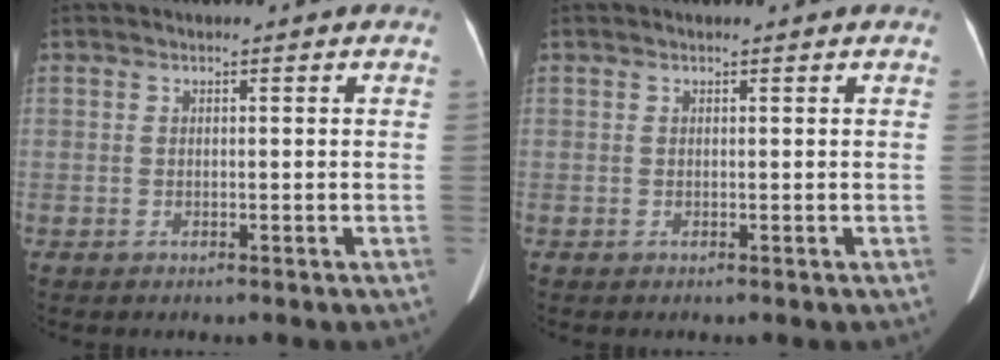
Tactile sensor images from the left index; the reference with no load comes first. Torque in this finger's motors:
{"motor_torque": [-0.09, -0.05, 0.05, -0.01]}